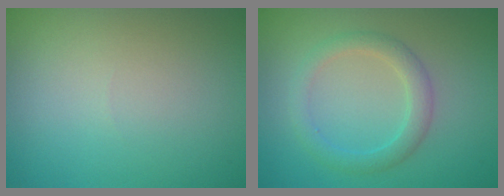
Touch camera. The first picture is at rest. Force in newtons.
{"total": 2.6, "press": 2.6, "slide": 0.1}